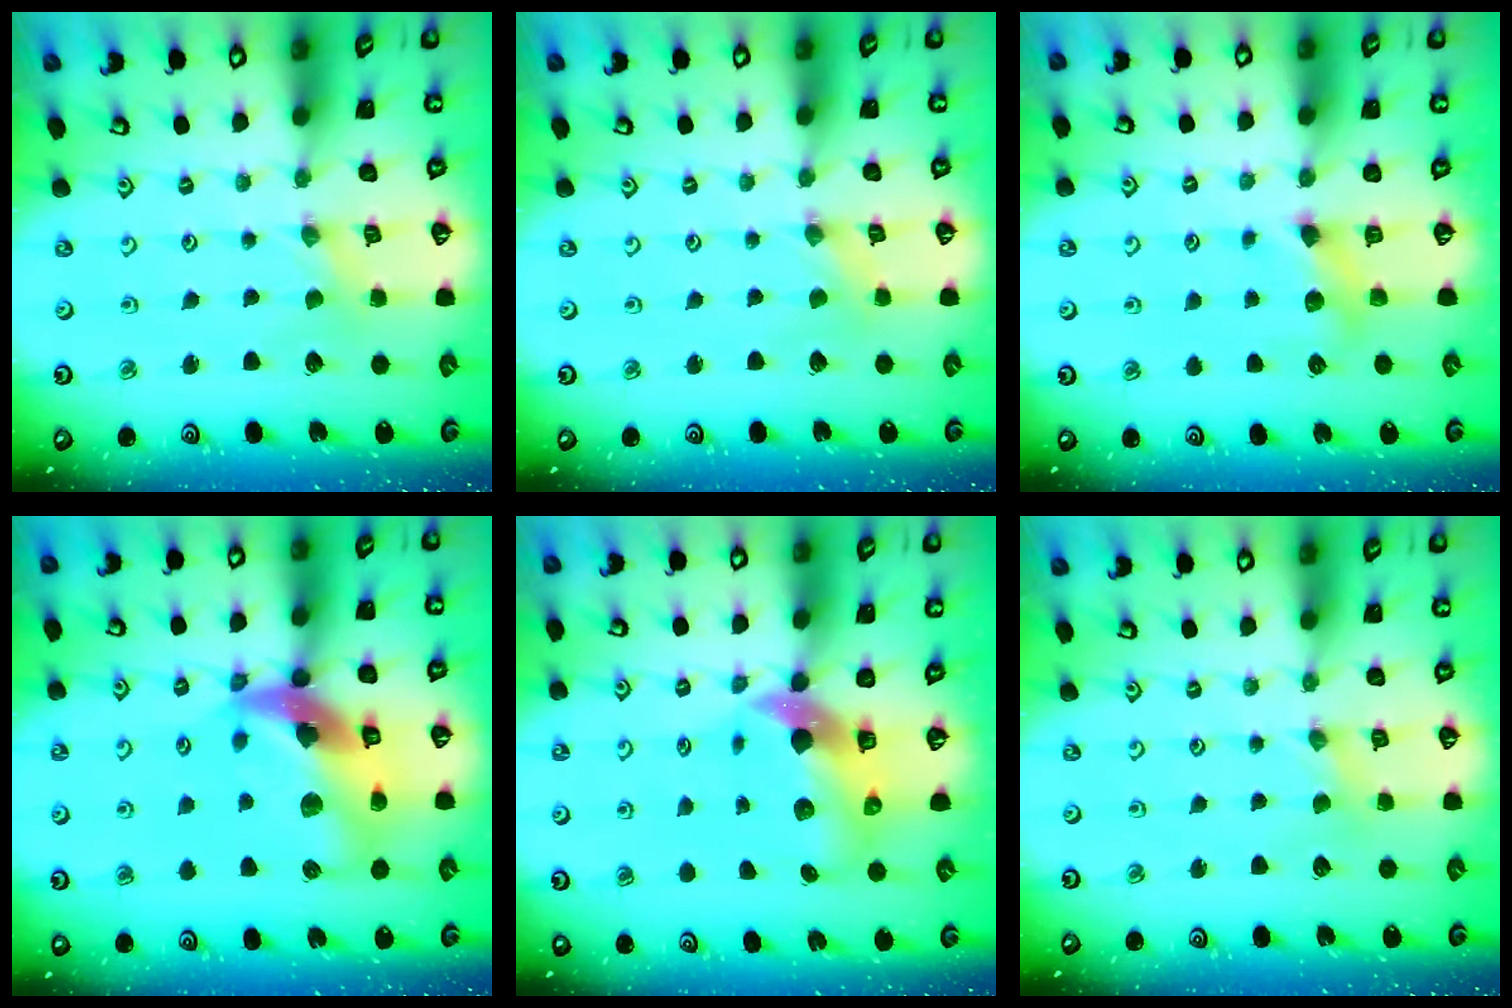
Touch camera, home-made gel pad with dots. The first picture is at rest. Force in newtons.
{"total": 0.0}
{"total": 6.5, "press": 6.5, "slide": 0.6}
{"total": 18.4, "press": 18.3, "slide": 2.4}
{"total": 9.1, "press": 9.0, "slide": 1.3}
{"total": 1.9, "press": 1.9, "slide": 0.3}